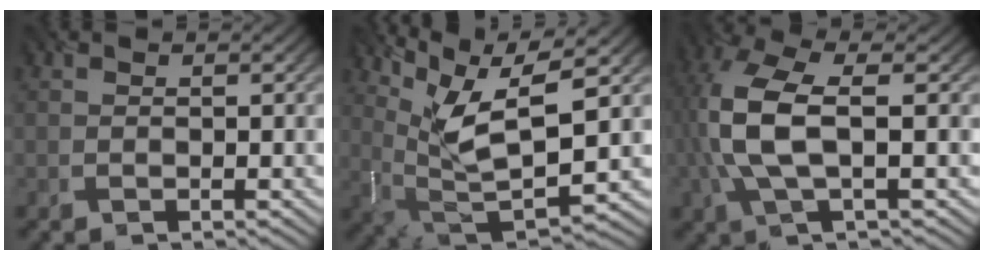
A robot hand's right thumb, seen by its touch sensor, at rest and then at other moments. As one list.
[{"total": 9.8, "force": [4.6, 3.3, 8.0], "torque": [-0.177, 0.005, 0.095]}, {"total": 7.6, "force": [0.3, 2.9, 7.0], "torque": [-0.177, 0.013, 0.003]}]